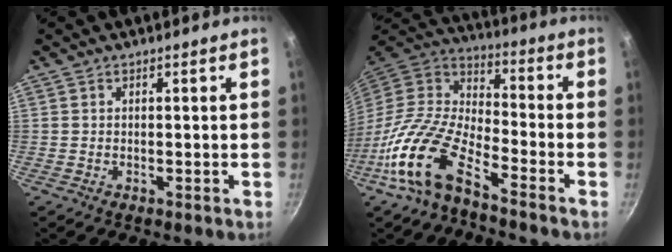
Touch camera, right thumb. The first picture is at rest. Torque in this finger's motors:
{"motor_torque": [1.24, -0.01, 1.82, -0.95, 0.67]}